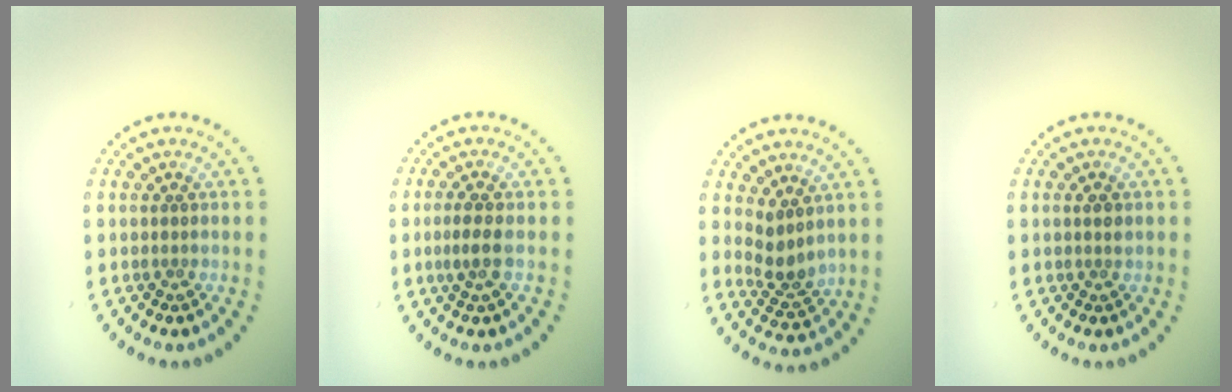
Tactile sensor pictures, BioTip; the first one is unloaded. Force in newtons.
{"total": 1.9, "press": 1.7, "slide": 0.9}
{"total": 2.6, "press": 2.1, "slide": 1.6}
{"total": 1.0, "press": 0.9, "slide": 0.4}